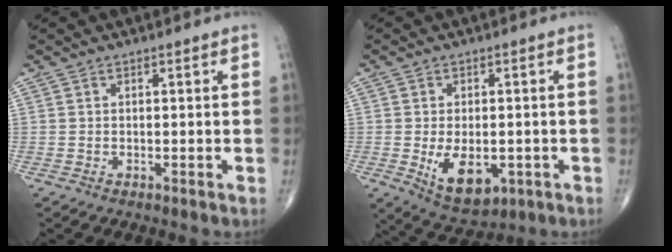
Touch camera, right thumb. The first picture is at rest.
{"total": 9.5, "force": [-2.4, 5.5, 7.4], "torque": [-0.102, -0.007, -0.021]}